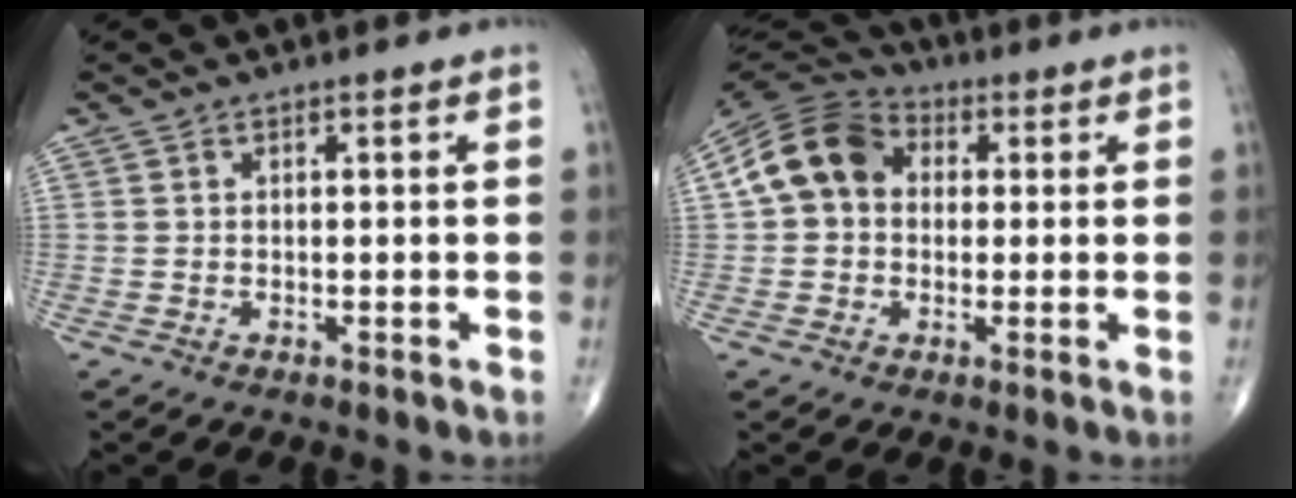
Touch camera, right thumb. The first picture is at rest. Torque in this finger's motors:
{"motor_torque": [-0.04, 0.23, 0.10, -0.04, 0.05]}